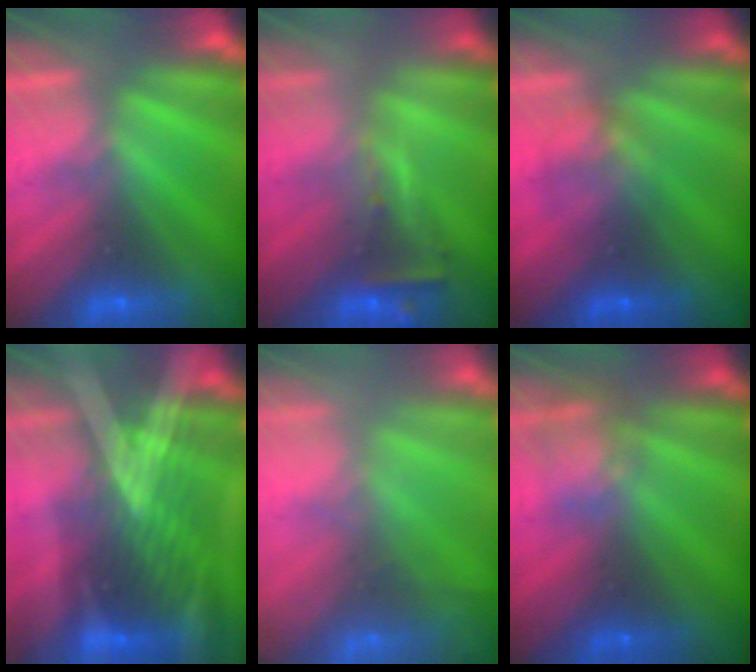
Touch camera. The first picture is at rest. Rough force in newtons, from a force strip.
{"total": 2.5}
{"total": 1.6}
{"total": 2.9}
{"total": 7.1}
{"total": 2.3}